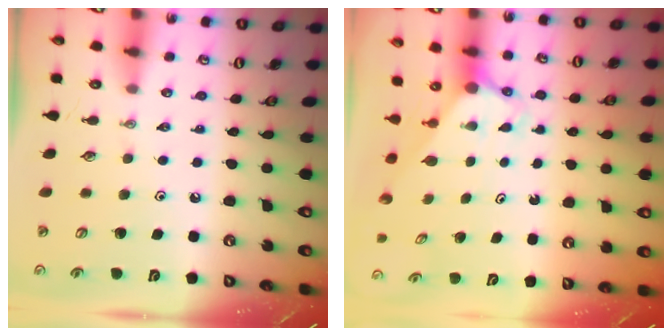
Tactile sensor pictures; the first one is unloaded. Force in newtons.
{"total": 2.9, "press": 2.9, "slide": 0.0}